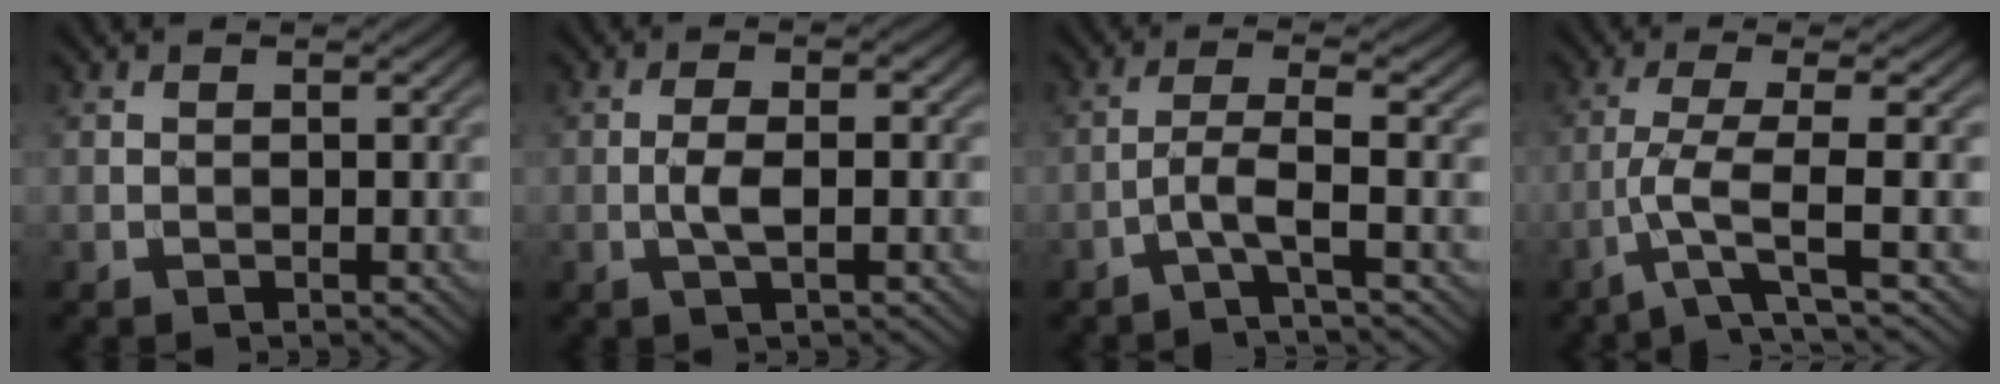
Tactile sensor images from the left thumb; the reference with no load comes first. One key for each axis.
{"total": 3.7, "fx": -0.6, "fy": 1.0, "fz": 3.5, "tx": -0.071, "ty": 0.003, "tz": -0.014}
{"total": 3.6, "fx": -1.6, "fy": 0.2, "fz": 3.2, "tx": -0.062, "ty": 0.011, "tz": -0.050}
{"total": 4.9, "fx": -1.5, "fy": 0.5, "fz": 4.6, "tx": -0.084, "ty": 0.008, "tz": -0.048}